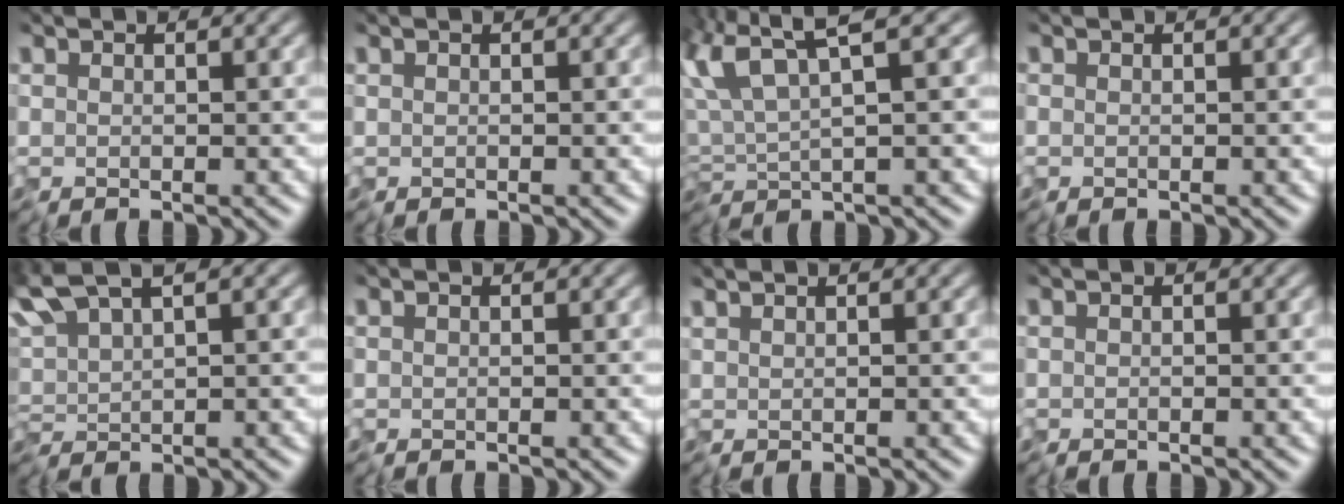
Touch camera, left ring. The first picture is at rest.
{"total": 0.0}
{"total": 4.6, "force": [0.8, 1.3, 4.3], "torque": [-0.096, 0.009, 0.013]}
{"total": 0.6, "force": [-0.5, -0.2, -0.3], "torque": [0.000, -0.003, -0.002]}
{"total": 2.7, "force": [1.8, 0.6, 1.9], "torque": [-0.054, 0.018, 0.040]}
{"total": 0.0}
{"total": 1.3, "force": [0.8, 0.5, 0.8], "torque": [-0.010, 0.012, 0.003]}
{"total": 0.0}